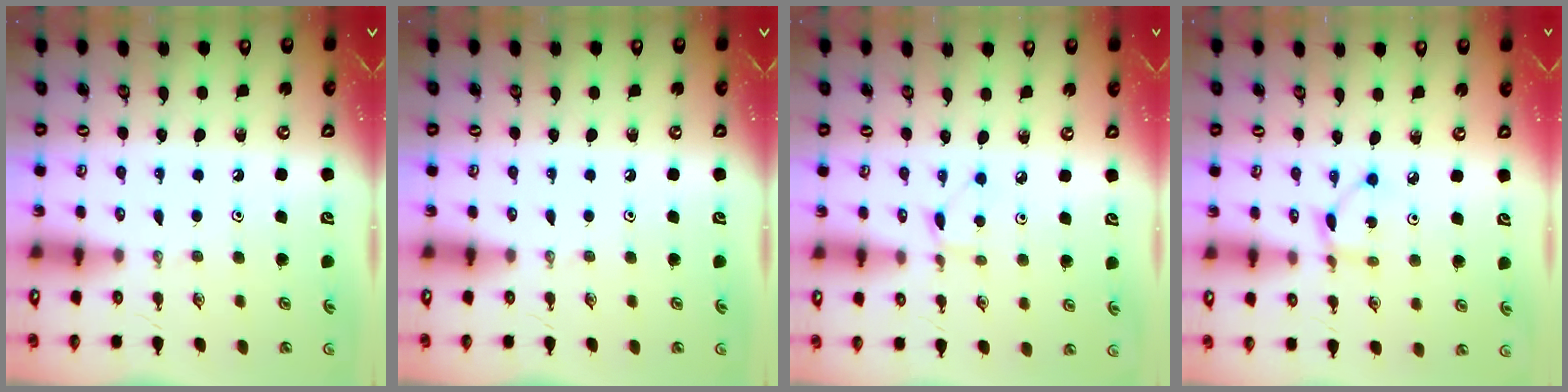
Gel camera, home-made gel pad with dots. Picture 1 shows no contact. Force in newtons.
{"total": 0.0}
{"total": 3.5, "press": 3.4, "slide": 0.5}
{"total": 2.2, "press": 2.2, "slide": 0.1}